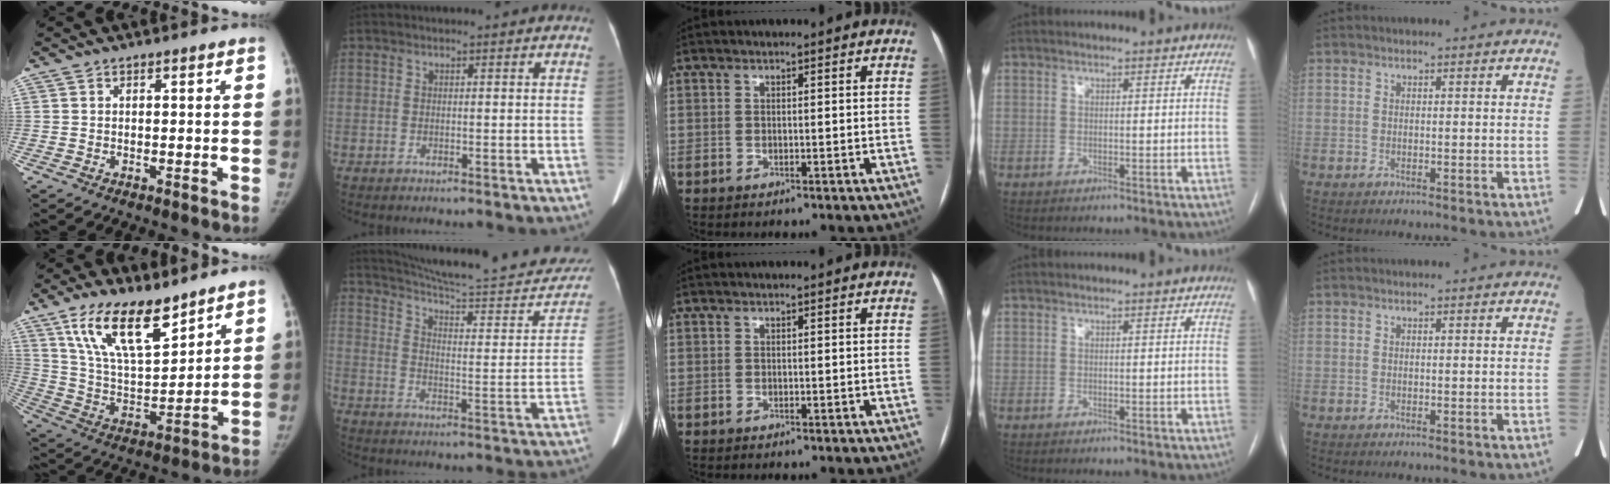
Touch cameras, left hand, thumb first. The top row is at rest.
{"thumb": {"total": 16.7, "force": [11.1, 6.4, 10.8], "torque": [-0.160, -0.060, 0.216]}, "index": {"total": 26.6, "force": [24.3, 3.2, 10.4], "torque": [-0.146, -0.067, 0.311]}}